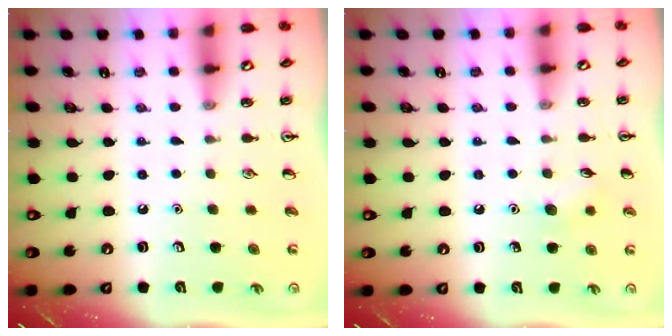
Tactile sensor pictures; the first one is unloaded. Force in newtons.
{"total": 5.3, "press": 5.0, "slide": 1.6}